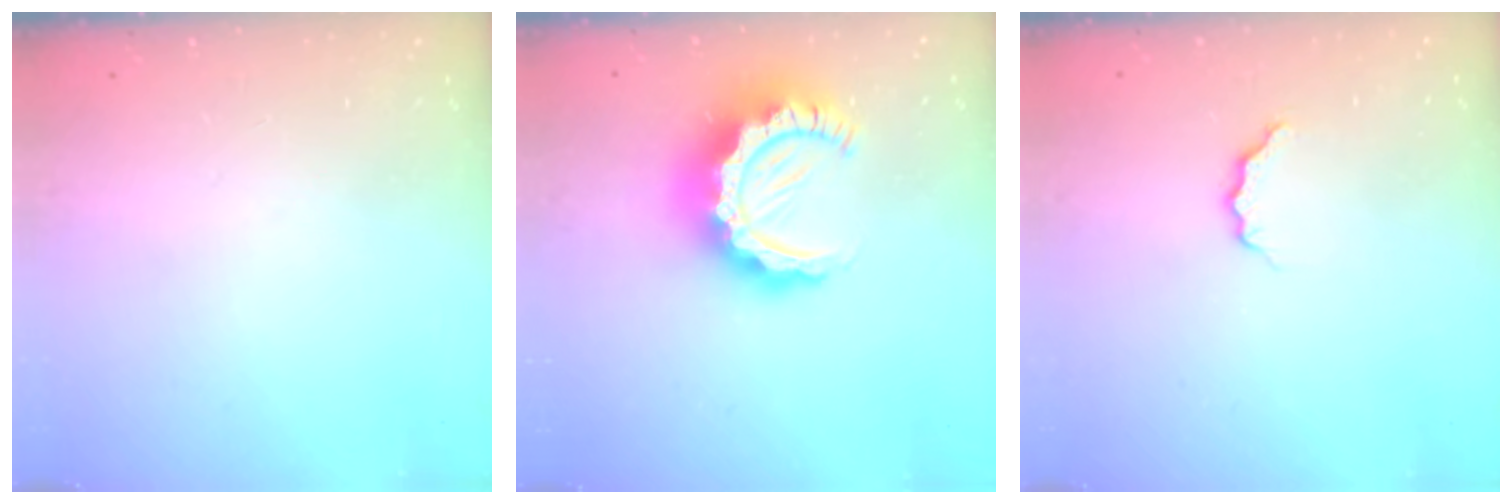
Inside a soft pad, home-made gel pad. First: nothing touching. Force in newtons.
{"total": 15.1, "press": 15.1, "slide": 1.2}
{"total": 3.5, "press": 3.5, "slide": 0.4}